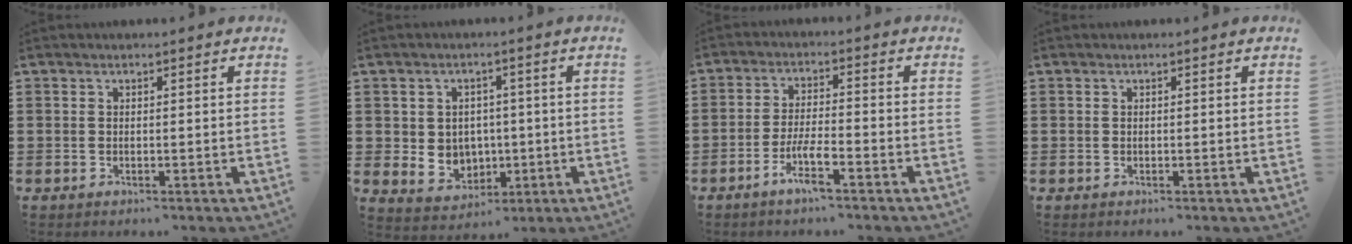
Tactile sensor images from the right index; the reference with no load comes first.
{"total": 4.4, "force": [0.5, 4.2, 1.5], "torque": [-0.032, -0.005, 0.007]}
{"total": 5.3, "force": [-3.2, 0.8, 4.1], "torque": [-0.094, -0.007, -0.065]}
{"total": 0.0}